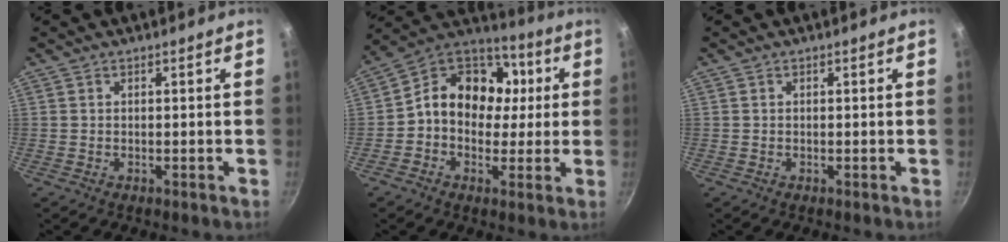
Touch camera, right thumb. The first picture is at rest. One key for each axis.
{"total": 15.6, "fx": 1.2, "fy": 12.6, "fz": 9.0, "tx": -0.110, "ty": 0.034, "tz": -0.005}
{"total": 0.0}